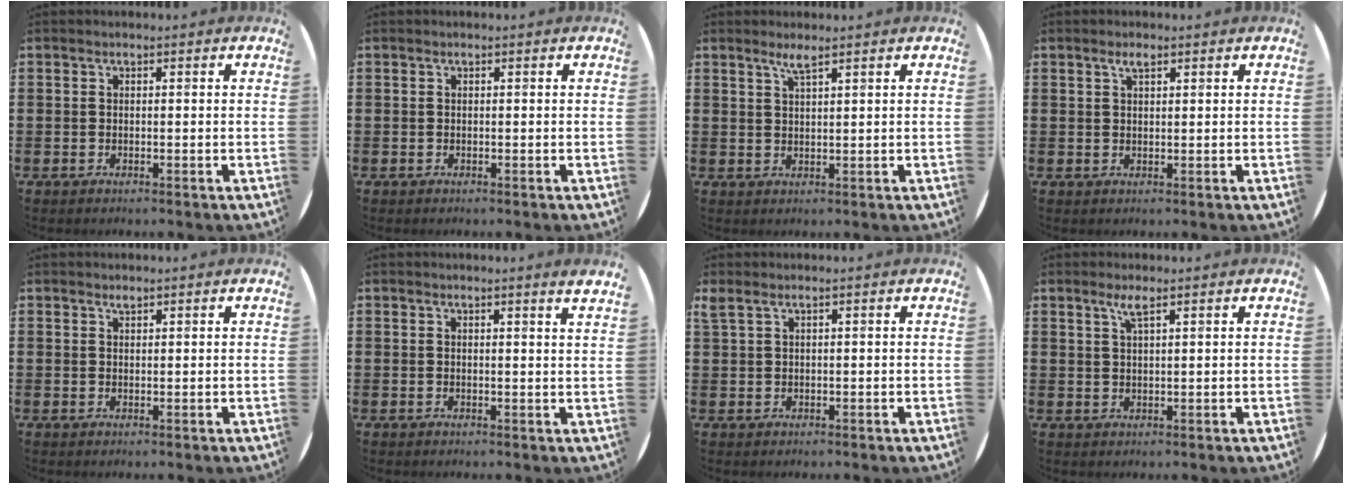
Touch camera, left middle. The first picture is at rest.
{"total": 0.0}
{"total": 2.2, "force": [1.8, 0.0, 1.3], "torque": [-0.027, 0.001, 0.031]}
{"total": 1.5, "force": [1.0, 0.5, 0.9], "torque": [-0.020, 0.005, 0.018]}
{"total": 0.6, "force": [0.5, 0.1, 0.1], "torque": [-0.002, 0.001, 0.010]}
{"total": 1.4, "force": [1.2, -0.6, 0.7], "torque": [-0.008, -0.006, 0.020]}
{"total": 0.8, "force": [0.5, -0.1, 0.6], "torque": [-0.011, 0.002, 0.008]}
{"total": 2.2, "force": [1.5, 0.2, 1.6], "torque": [-0.034, 0.003, 0.025]}